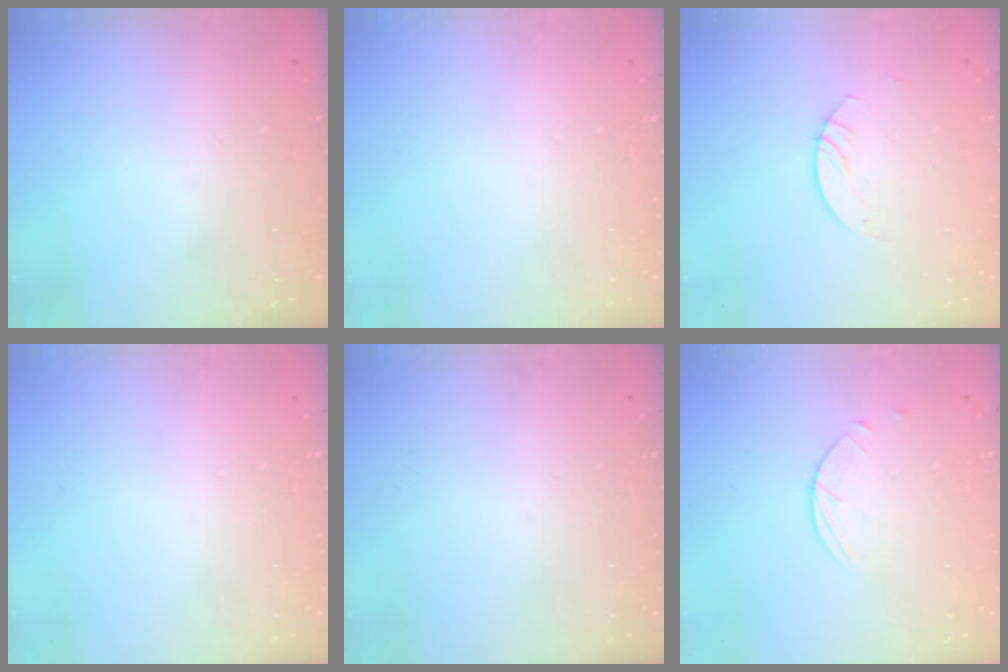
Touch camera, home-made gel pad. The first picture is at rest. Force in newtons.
{"total": 0.0}
{"total": 2.1, "press": 2.1, "slide": 0.2}
{"total": 0.0}
{"total": 0.0}
{"total": 2.9, "press": 2.8, "slide": 0.3}